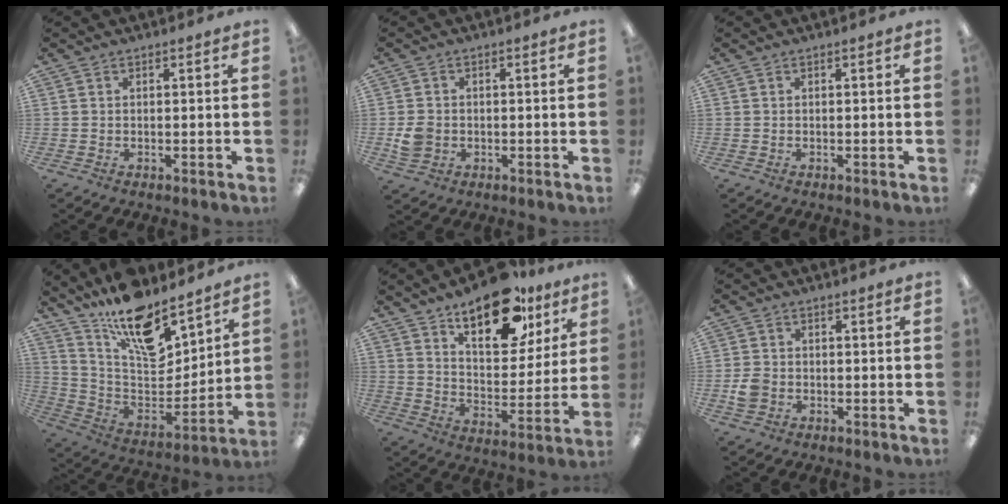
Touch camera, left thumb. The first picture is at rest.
{"total": 4.3, "force": [-0.7, 3.7, 2.0], "torque": [-0.033, 0.002, -0.012]}
{"total": 0.0}
{"total": 18.1, "force": [14.0, 6.8, 9.2], "torque": [-0.164, -0.103, 0.248]}
{"total": 19.0, "force": [13.0, 8.9, 10.7], "torque": [-0.155, -0.068, 0.219]}
{"total": 3.7, "force": [-1.1, 3.0, 1.8], "torque": [-0.028, 0.008, -0.019]}